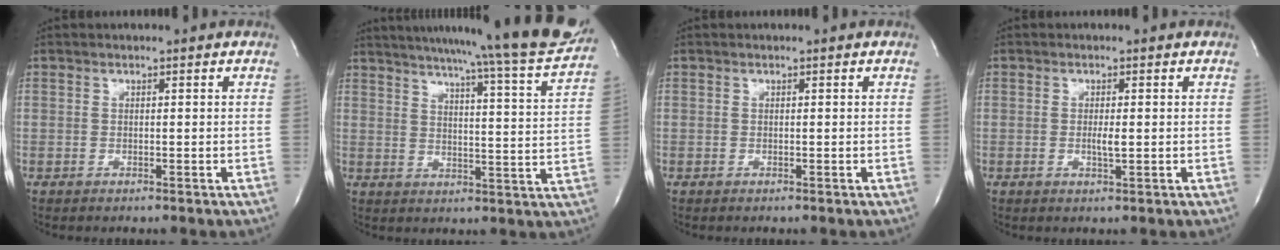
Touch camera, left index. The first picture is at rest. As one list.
[{"total": 25.2, "force": [22.3, -0.5, 11.6], "torque": [-0.180, -0.069, 0.277]}, {"total": 0.0}, {"total": 1.7, "force": [-0.2, 0.2, 1.6], "torque": [-0.033, -0.004, -0.003]}]